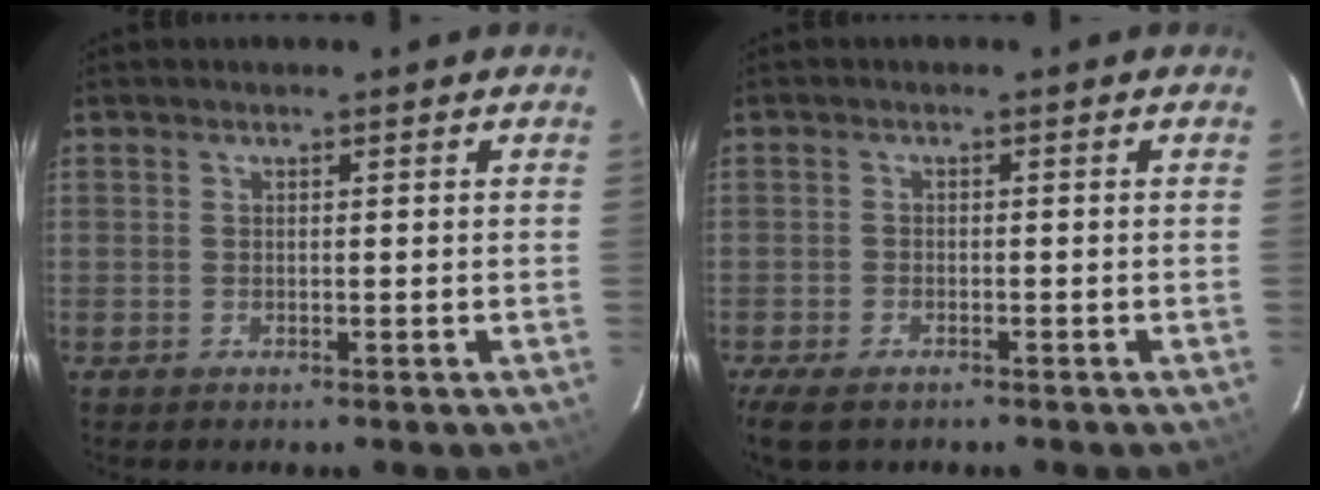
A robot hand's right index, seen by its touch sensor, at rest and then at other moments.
{"total": 6.0, "force": [-4.4, 2.6, 3.1], "torque": [-0.082, -0.021, -0.082]}